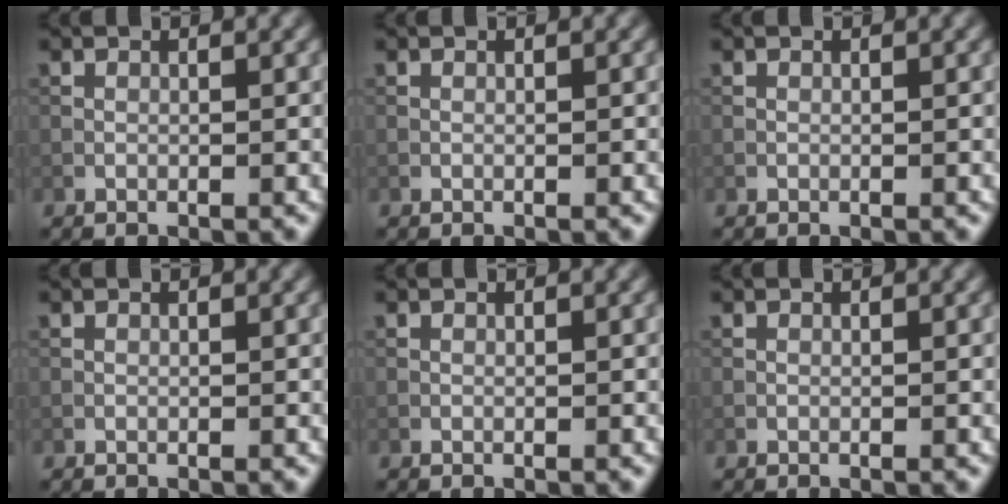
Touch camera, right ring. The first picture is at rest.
{"total": 0.0}
{"total": 0.0}
{"total": 0.0}
{"total": 0.0}
{"total": 0.0}